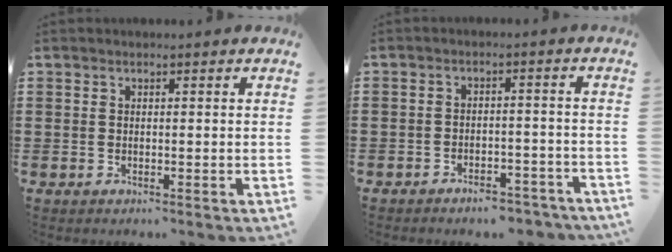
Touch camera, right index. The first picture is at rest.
{"total": 3.8, "force": [-3.7, 0.5, 0.5], "torque": [-0.010, 0.005, -0.075]}